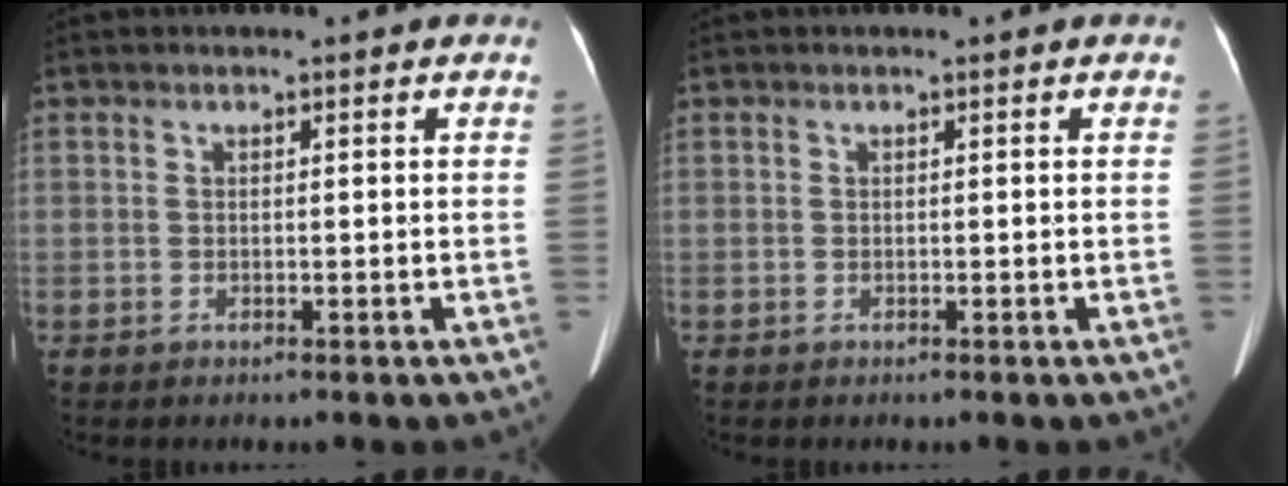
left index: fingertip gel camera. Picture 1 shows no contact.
{"total": 0.0}